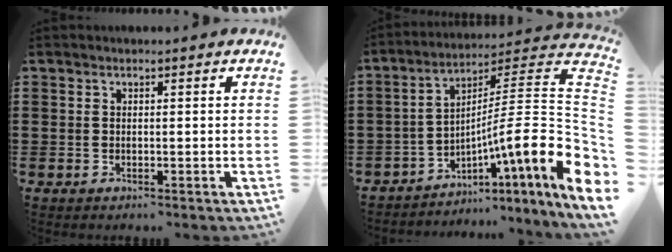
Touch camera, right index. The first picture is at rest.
{"total": 11.6, "force": [-3.9, 1.1, 10.8], "torque": [-0.160, -0.042, -0.088]}